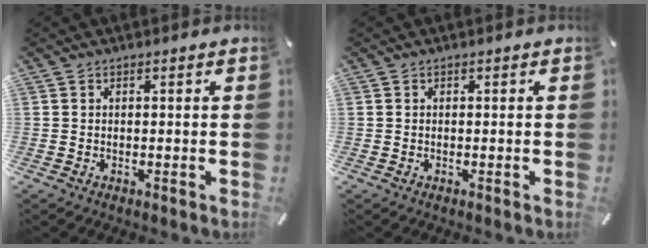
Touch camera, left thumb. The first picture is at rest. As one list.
[{"total": 0.0}]